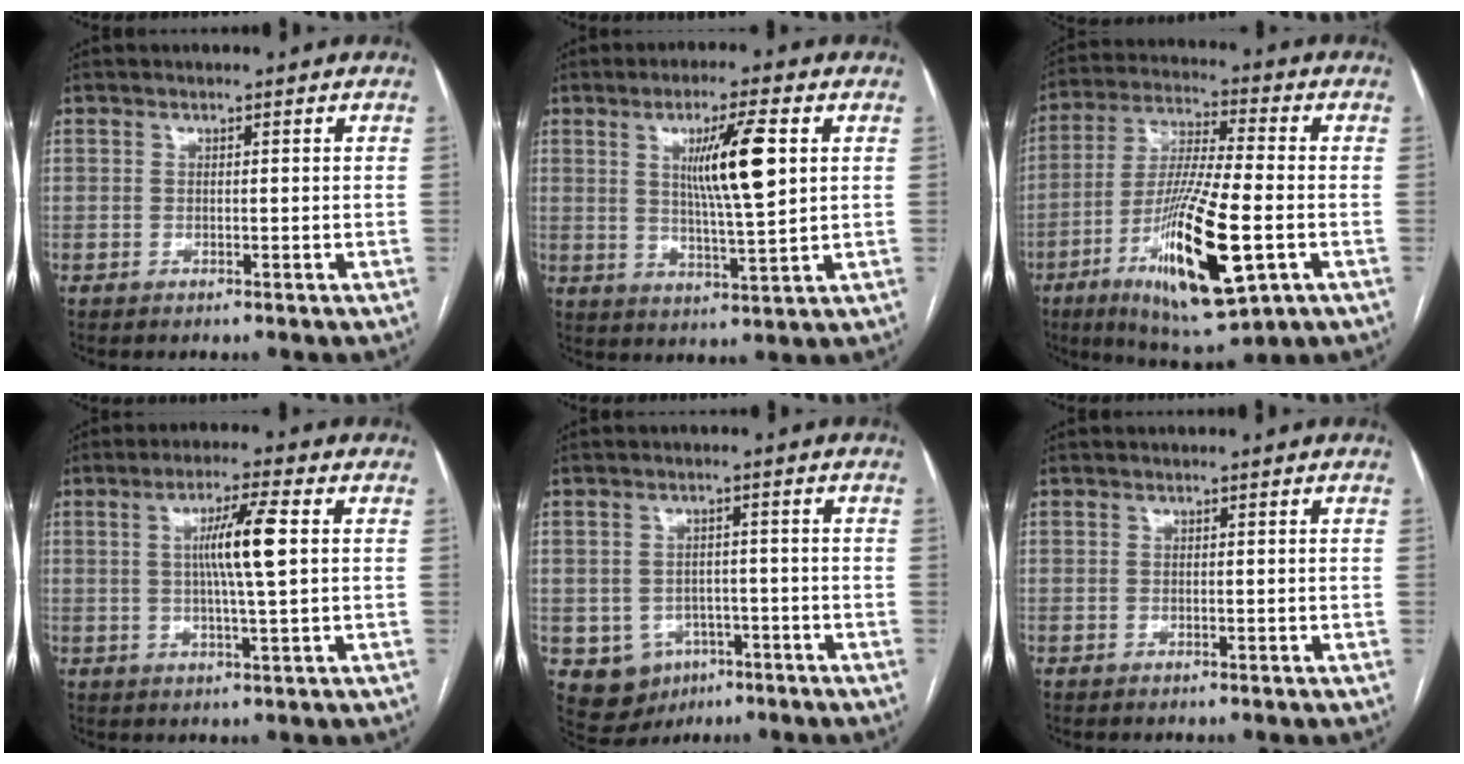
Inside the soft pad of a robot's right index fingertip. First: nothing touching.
{"total": 9.8, "force": [2.8, 0.6, 9.4], "torque": [-0.159, -0.005, 0.047]}
{"total": 18.1, "force": [-5.9, 2.8, 16.9], "torque": [-0.323, -0.027, -0.096]}
{"total": 7.5, "force": [1.2, -0.2, 7.4], "torque": [-0.133, 0.001, 0.019]}
{"total": 7.1, "force": [-2.9, 6.3, 1.8], "torque": [-0.032, 0.009, -0.030]}
{"total": 0.0}